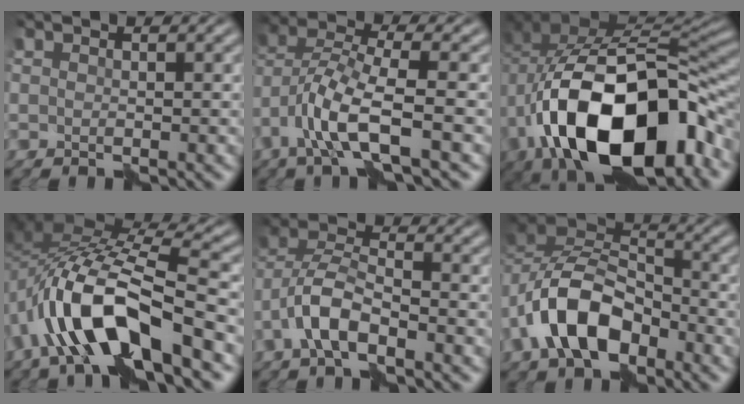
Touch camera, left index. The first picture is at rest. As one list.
[{"total": 6.2, "force": [-2.8, 1.8, 5.3], "torque": [-0.115, 0.002, -0.060]}, {"total": 16.6, "force": [-5.9, 9.3, 12.5], "torque": [-0.196, -0.018, -0.101]}, {"total": 10.8, "force": [-5.1, 4.0, 8.7], "torque": [-0.172, 0.013, -0.097]}, {"total": 4.9, "force": [-2.7, 2.0, 3.5], "torque": [-0.075, 0.011, -0.060]}, {"total": 8.5, "force": [-3.9, 5.1, 5.5], "torque": [-0.102, 0.013, -0.082]}]